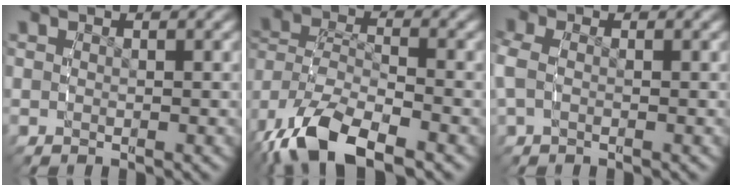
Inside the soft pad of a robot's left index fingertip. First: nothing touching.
{"total": 7.7, "force": [-4.2, 3.8, 5.2], "torque": [-0.127, -0.043, -0.050]}
{"total": 1.8, "force": [-0.2, 1.0, 1.5], "torque": [-0.044, -0.004, -0.001]}